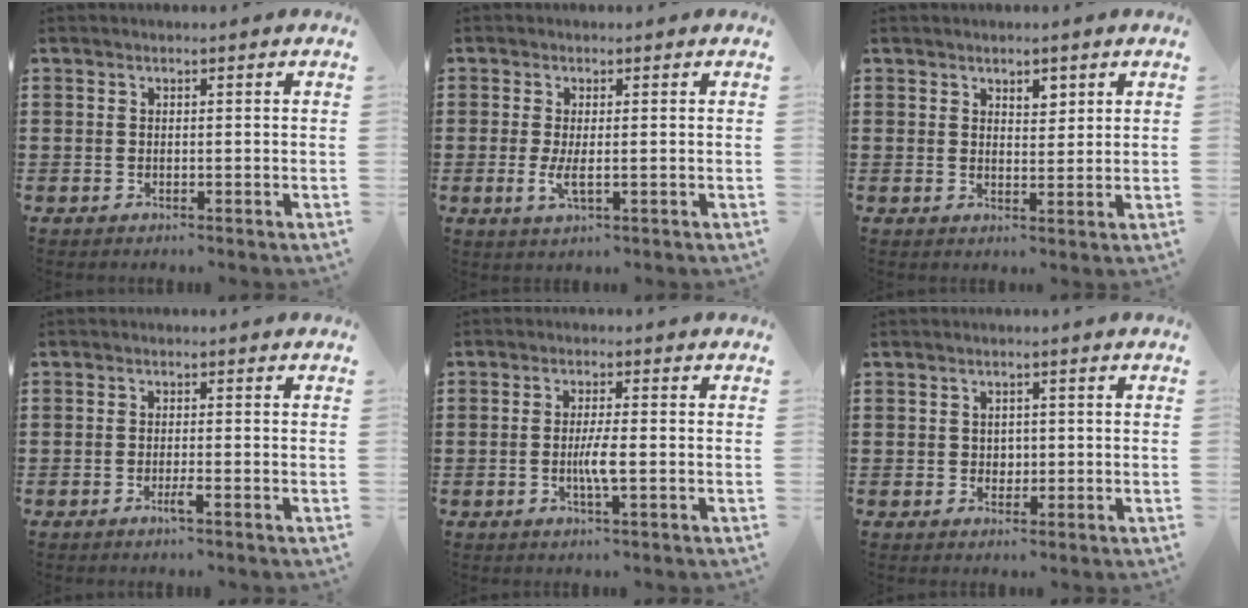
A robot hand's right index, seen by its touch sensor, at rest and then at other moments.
{"total": 3.2, "force": [-0.3, 0.8, 3.1], "torque": [-0.063, -0.006, -0.006]}
{"total": 2.5, "force": [2.0, 1.3, 0.9], "torque": [-0.014, 0.004, 0.034]}
{"total": 1.4, "force": [-0.8, 0.0, 1.2], "torque": [-0.028, -0.008, -0.016]}
{"total": 3.7, "force": [-0.9, 0.1, 3.6], "torque": [-0.070, -0.012, -0.019]}
{"total": 1.3, "force": [0.2, 1.2, 0.4], "torque": [-0.012, 0.007, 0.004]}